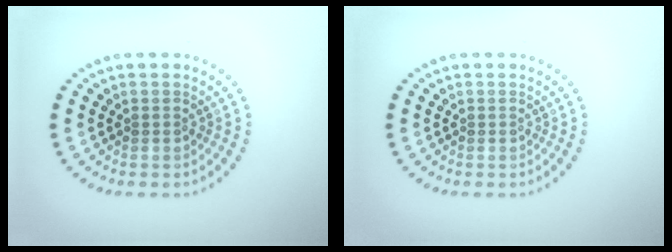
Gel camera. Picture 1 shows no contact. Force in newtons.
{"total": 0.0}